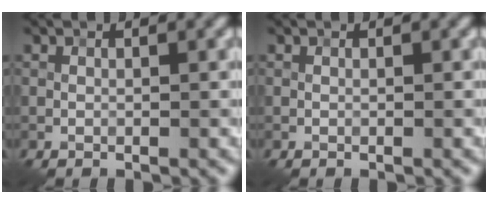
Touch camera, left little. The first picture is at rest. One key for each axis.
{"total": 0.0}